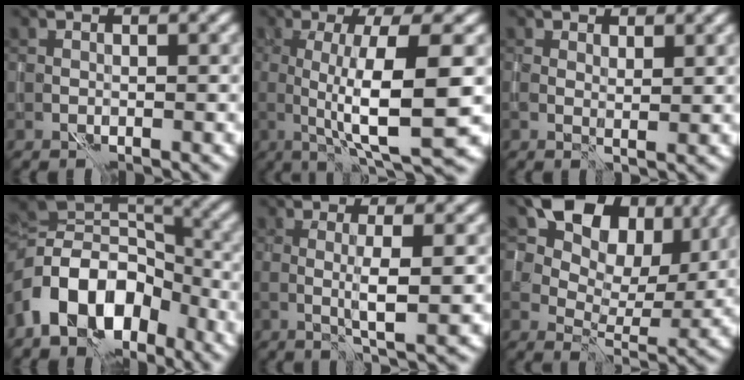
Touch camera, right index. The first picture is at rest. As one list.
[{"total": 9.6, "force": [-0.4, 2.1, 9.4], "torque": [-0.134, -0.004, -0.002]}, {"total": 1.6, "force": [1.0, 0.8, 1.0], "torque": [-0.017, -0.001, 0.019]}, {"total": 11.6, "force": [-5.2, 7.5, 7.1], "torque": [-0.131, 0.009, -0.103]}, {"total": 3.4, "force": [0.0, 0.4, 3.4], "torque": [-0.059, -0.003, 0.000]}, {"total": 12.7, "force": [6.3, 7.9, 7.5], "torque": [-0.128, 0.015, 0.096]}]